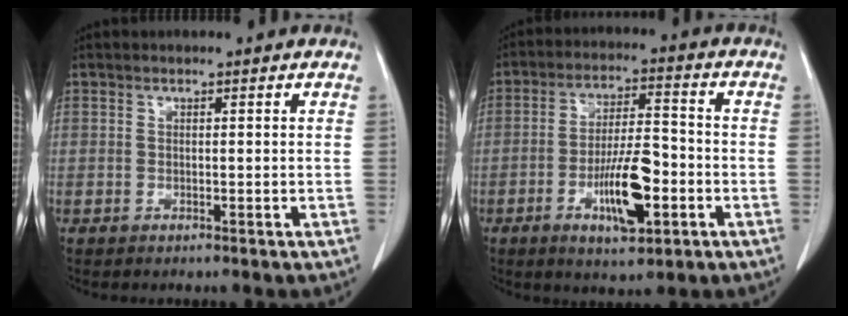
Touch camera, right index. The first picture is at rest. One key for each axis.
{"total": 10.5, "fx": -3.7, "fy": 2.8, "fz": 9.4, "tx": -0.171, "ty": -0.001, "tz": -0.061}